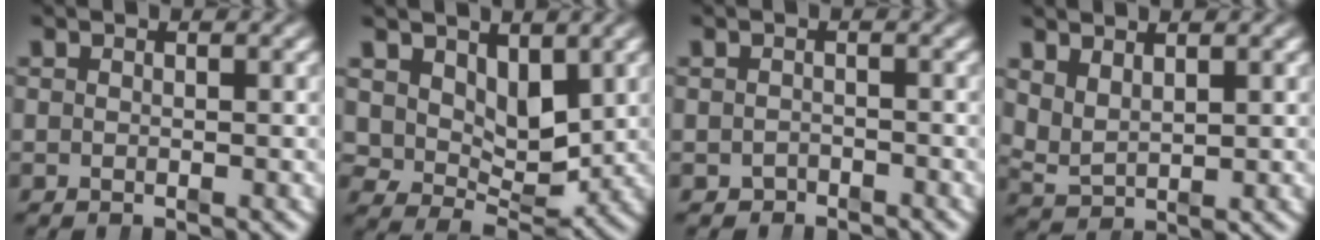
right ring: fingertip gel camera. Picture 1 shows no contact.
{"total": 4.5, "force": [1.6, 2.8, 3.1], "torque": [-0.048, -0.030, 0.038]}
{"total": 1.7, "force": [-1.6, 0.1, -0.4], "torque": [0.010, -0.014, -0.020]}
{"total": 3.0, "force": [1.2, 2.0, 1.8], "torque": [-0.057, -0.015, 0.033]}